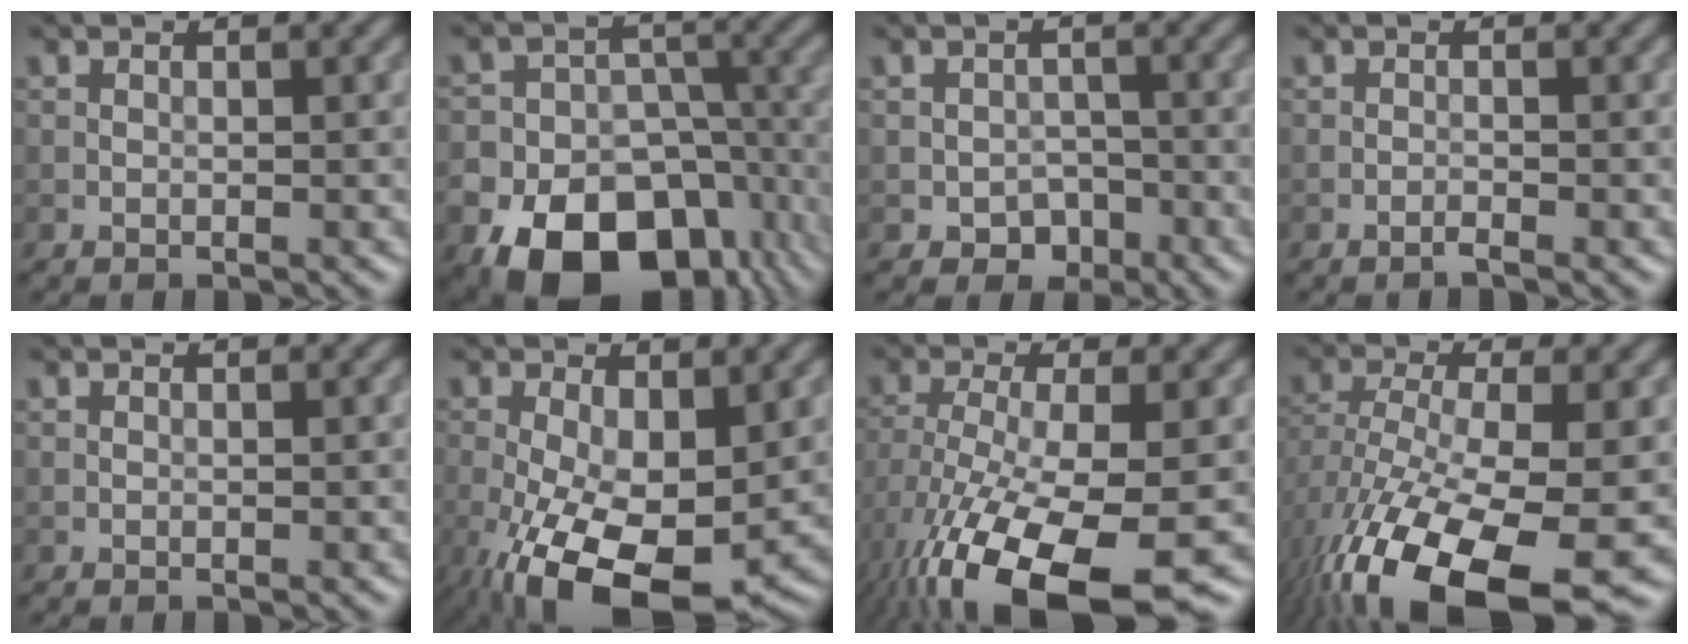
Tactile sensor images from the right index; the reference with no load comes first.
{"total": 18.7, "force": [-10.3, 13.7, 7.4], "torque": [-0.134, -0.056, -0.180]}
{"total": 2.4, "force": [-1.3, 1.8, 0.9], "torque": [-0.005, -0.001, -0.022]}
{"total": 0.7, "force": [-0.5, 0.0, 0.4], "torque": [-0.007, 0.002, -0.011]}
{"total": 0.0}
{"total": 10.9, "force": [-3.6, 5.0, 9.1], "torque": [-0.172, -0.027, -0.052]}
{"total": 14.4, "force": [-8.0, 4.4, 11.2], "torque": [-0.230, -0.037, -0.131]}
{"total": 16.4, "force": [-8.4, 6.5, 12.6], "torque": [-0.257, -0.037, -0.126]}